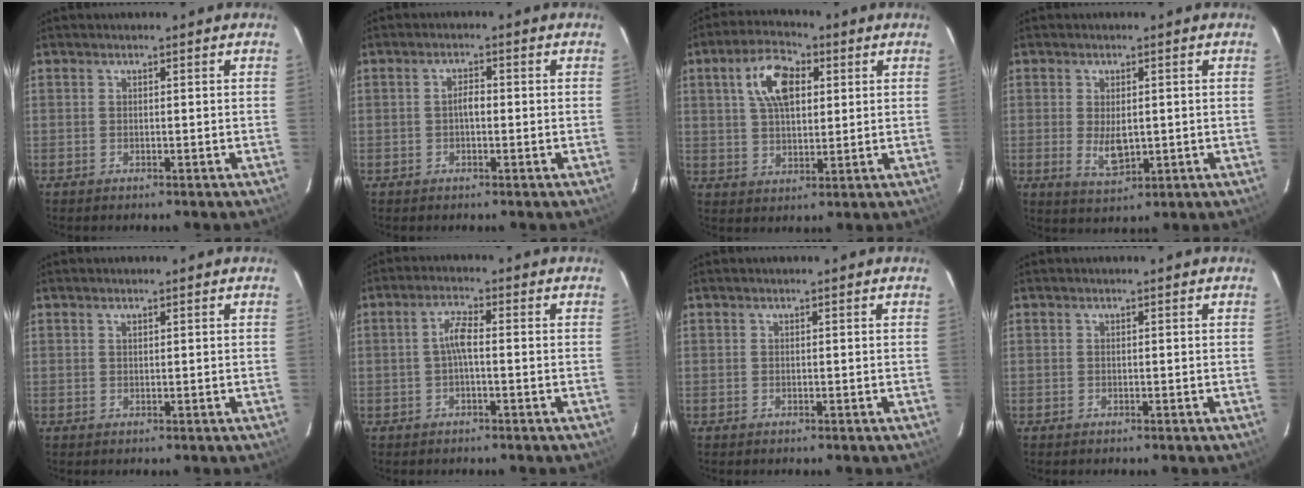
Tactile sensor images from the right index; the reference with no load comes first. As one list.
[{"total": 2.0, "force": [-0.3, 1.0, 1.7], "torque": [-0.032, 0.009, -0.007]}, {"total": 9.9, "force": [3.3, 5.3, 7.7], "torque": [-0.147, 0.024, 0.060]}, {"total": 5.1, "force": [-0.3, 2.8, 4.3], "torque": [-0.077, -0.012, 0.003]}, {"total": 0.5, "force": [0.4, 0.2, 0.3], "torque": [-0.004, 0.001, 0.008]}, {"total": 3.3, "force": [-0.5, 0.7, 3.2], "torque": [-0.066, 0.010, -0.009]}, {"total": 0.0}, {"total": 0.0}]